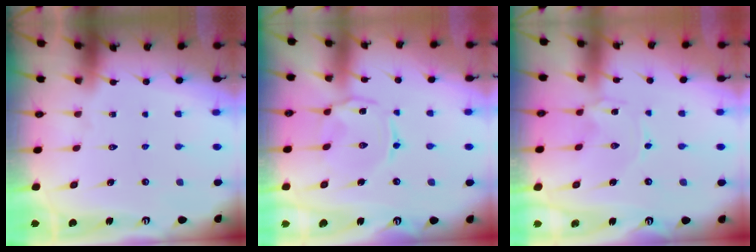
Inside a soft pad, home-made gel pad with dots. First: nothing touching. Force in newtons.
{"total": 2.7, "press": 2.7, "slide": 0.4}
{"total": 0.0}